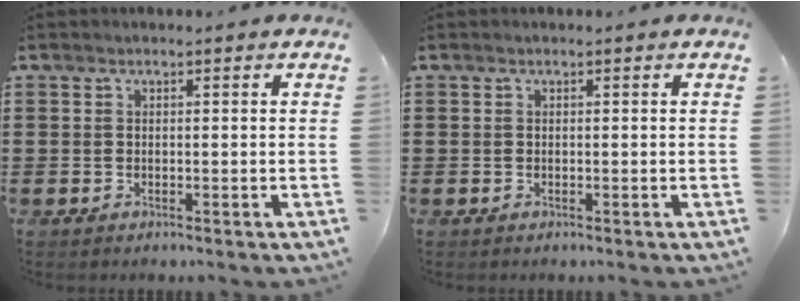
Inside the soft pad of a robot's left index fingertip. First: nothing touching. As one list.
[{"total": 0.0}]